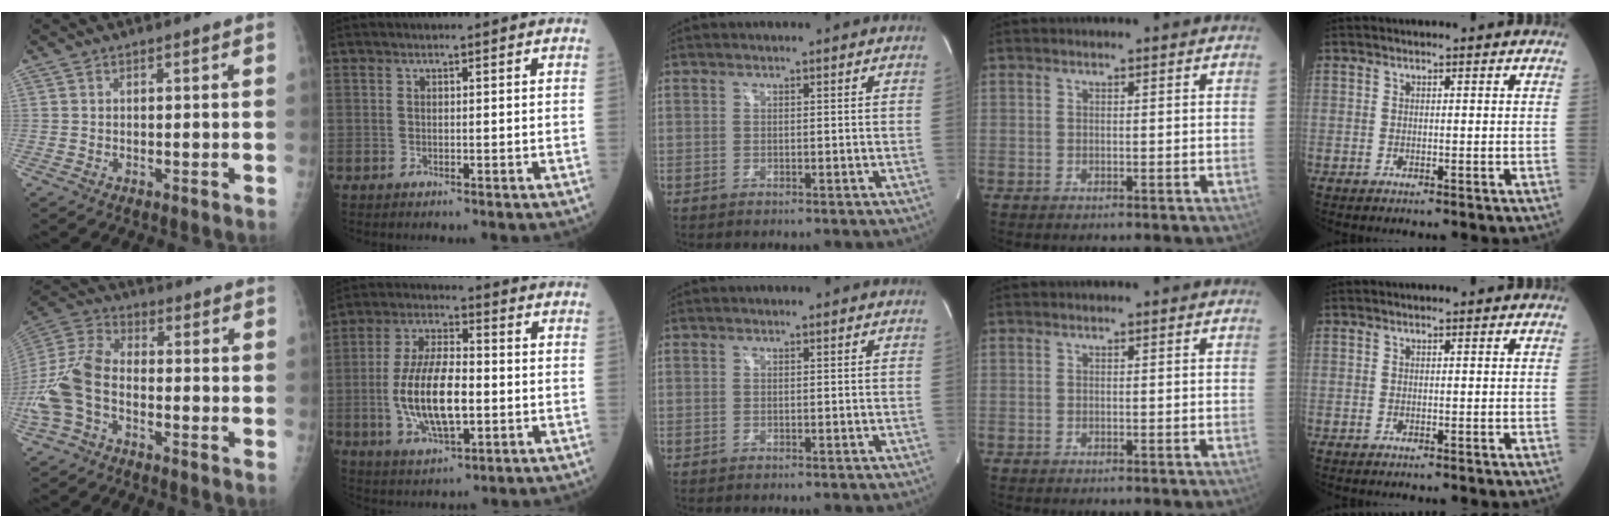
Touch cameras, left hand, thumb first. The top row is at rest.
{"thumb": {"total": 11.4, "force": [-3.7, 6.8, 8.3], "torque": [-0.186, 0.030, -0.081]}, "index": {"total": 12.3, "force": [-1.9, 4.4, 11.4], "torque": [-0.234, 0.001, -0.032]}}